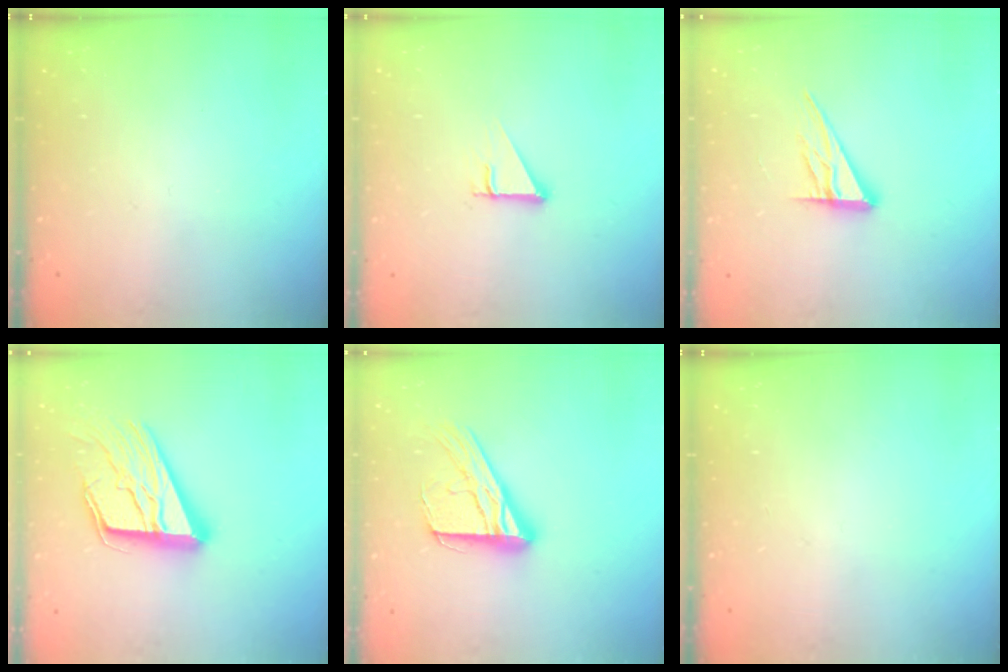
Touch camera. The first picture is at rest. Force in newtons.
{"total": 2.5, "press": 2.5, "slide": 0.1}
{"total": 11.6, "press": 11.5, "slide": 1.0}
{"total": 20.2, "press": 20.0, "slide": 2.6}
{"total": 17.1, "press": 17.0, "slide": 1.7}
{"total": 0.0}